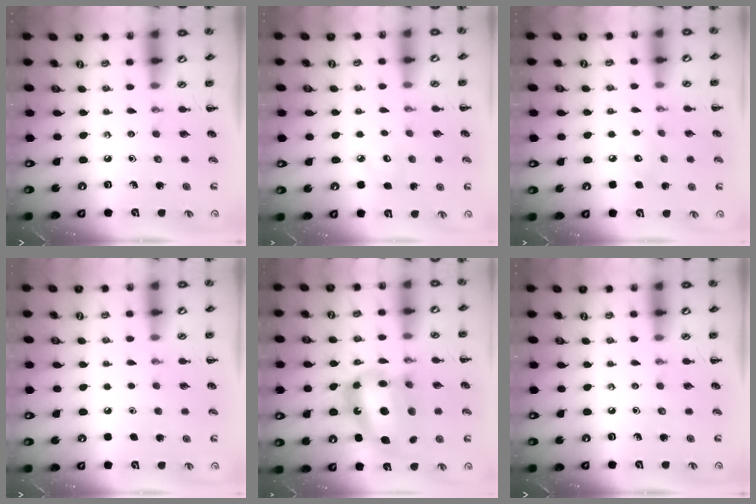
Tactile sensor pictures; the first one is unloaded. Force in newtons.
{"total": 5.7, "press": 5.5, "slide": 1.6}
{"total": 5.9, "press": 5.7, "slide": 1.4}
{"total": 1.8, "press": 1.7, "slide": 0.1}
{"total": 16.6, "press": 16.0, "slide": 4.2}
{"total": 0.0}